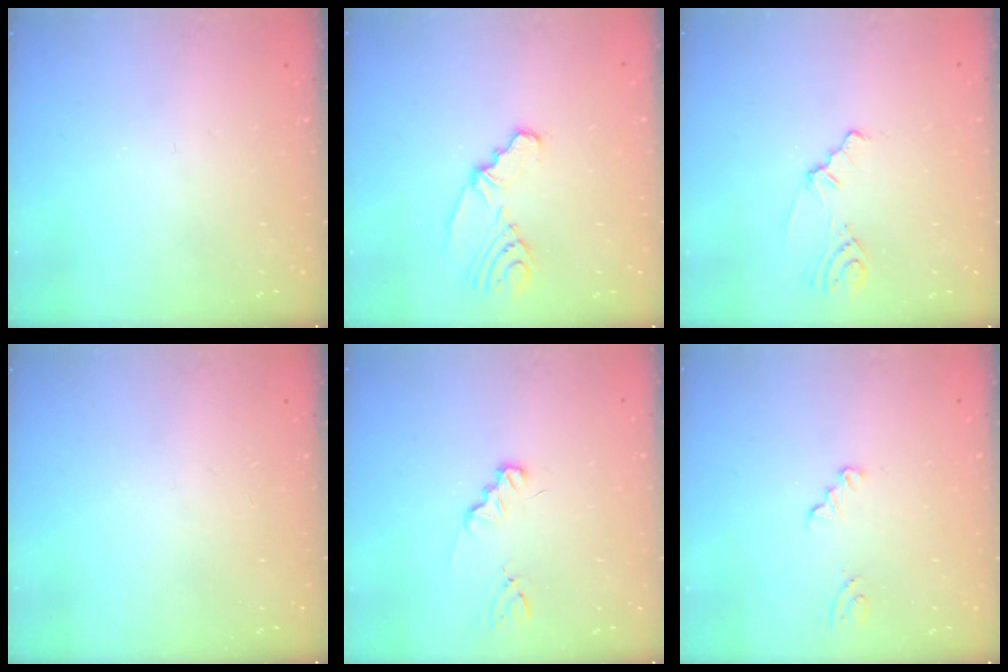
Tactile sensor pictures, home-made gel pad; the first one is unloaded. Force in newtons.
{"total": 5.3, "press": 3.4, "slide": 4.1}
{"total": 2.2, "press": 2.1, "slide": 0.6}
{"total": 0.0}
{"total": 1.3, "press": 1.3, "slide": 0.2}
{"total": 2.1, "press": 2.1, "slide": 0.2}